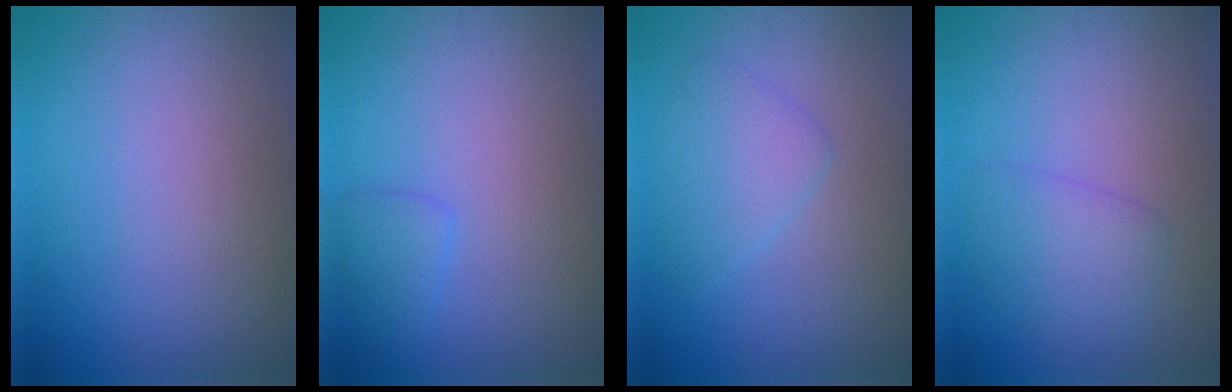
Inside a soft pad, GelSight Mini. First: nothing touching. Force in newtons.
{"total": 1.6, "press": 1.6, "slide": 0.1}
{"total": 2.6, "press": 2.6, "slide": 0.2}
{"total": 2.6, "press": 2.6, "slide": 0.1}